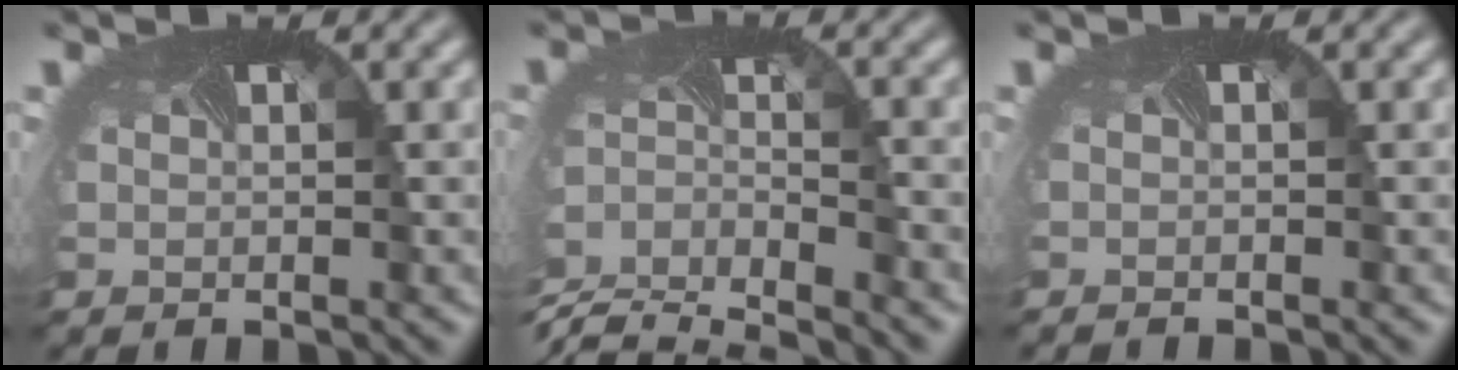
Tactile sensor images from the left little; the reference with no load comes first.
{"total": 7.1, "force": [-6.7, 1.2, 1.9], "torque": [-0.048, -0.023, -0.128]}
{"total": 0.6, "force": [-0.5, -0.4, 0.0], "torque": [-0.001, -0.006, -0.007]}